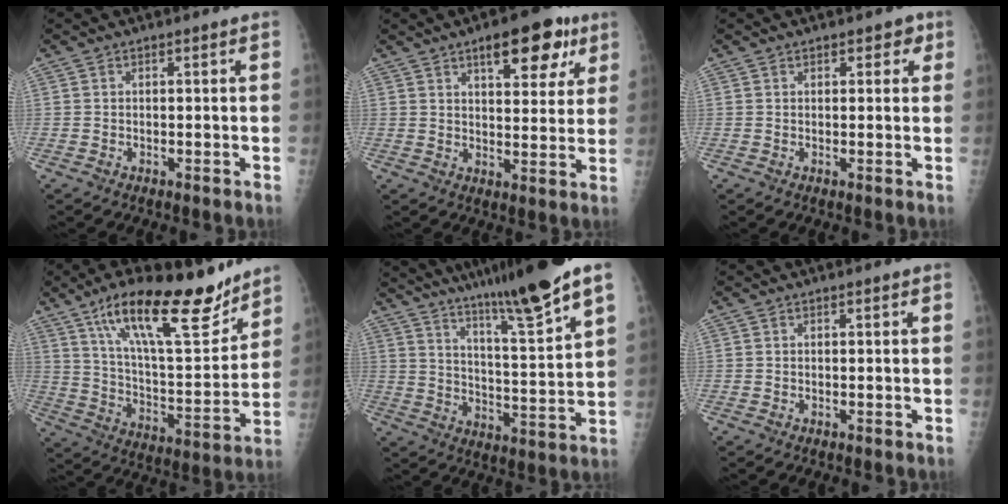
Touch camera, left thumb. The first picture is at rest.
{"total": 11.8, "force": [6.6, 5.1, 8.4], "torque": [-0.077, -0.021, 0.087]}
{"total": 2.5, "force": [1.4, 1.6, 1.3], "torque": [0.007, -0.002, 0.013]}
{"total": 21.9, "force": [15.0, 6.7, 14.4], "torque": [-0.204, -0.073, 0.256]}
{"total": 18.9, "force": [13.7, 1.1, 12.9], "torque": [-0.185, -0.065, 0.221]}
{"total": 0.0}